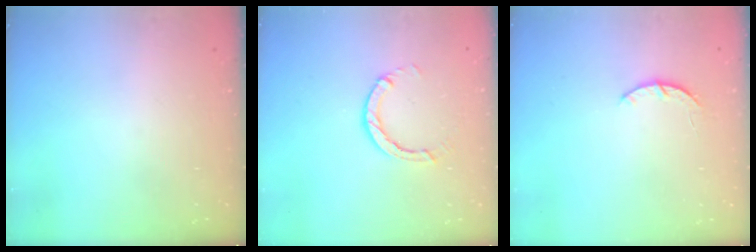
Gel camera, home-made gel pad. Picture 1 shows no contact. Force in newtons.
{"total": 4.1, "press": 4.0, "slide": 0.6}
{"total": 2.9, "press": 2.8, "slide": 0.5}